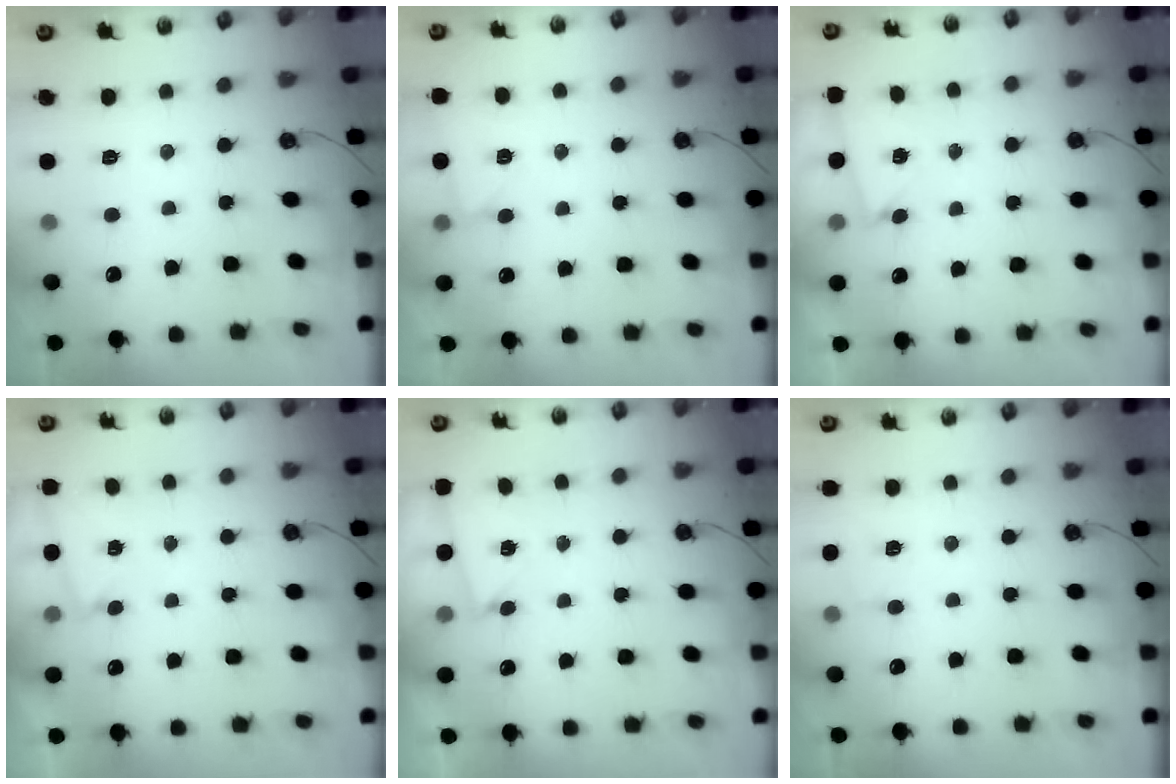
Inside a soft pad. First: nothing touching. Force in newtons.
{"total": 4.0, "press": 2.3, "slide": 3.2}
{"total": 1.7, "press": 1.7, "slide": 0.4}
{"total": 2.8, "press": 1.5, "slide": 2.3}
{"total": 1.7, "press": 1.7, "slide": 0.4}
{"total": 5.1, "press": 4.5, "slide": 2.3}